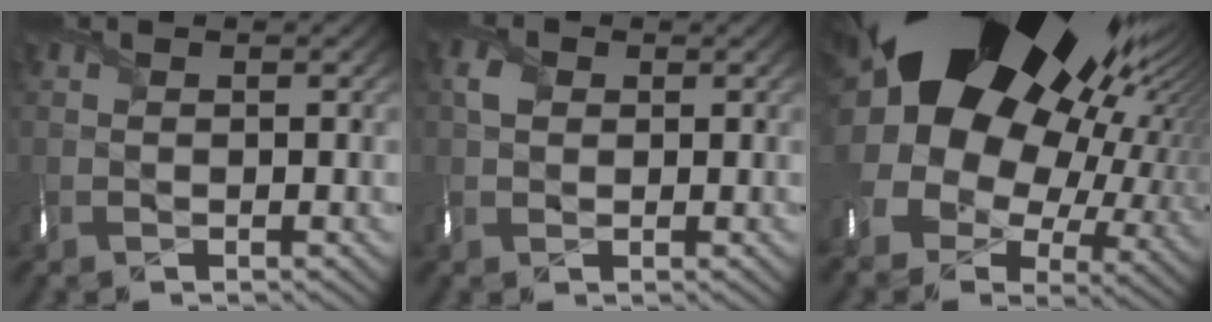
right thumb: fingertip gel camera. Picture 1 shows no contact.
{"total": 2.4, "force": [0.8, 1.9, 1.3], "torque": [-0.033, 0.007, 0.010]}
{"total": 23.5, "force": [8.0, 15.7, 15.5], "torque": [-0.297, -0.015, 0.159]}